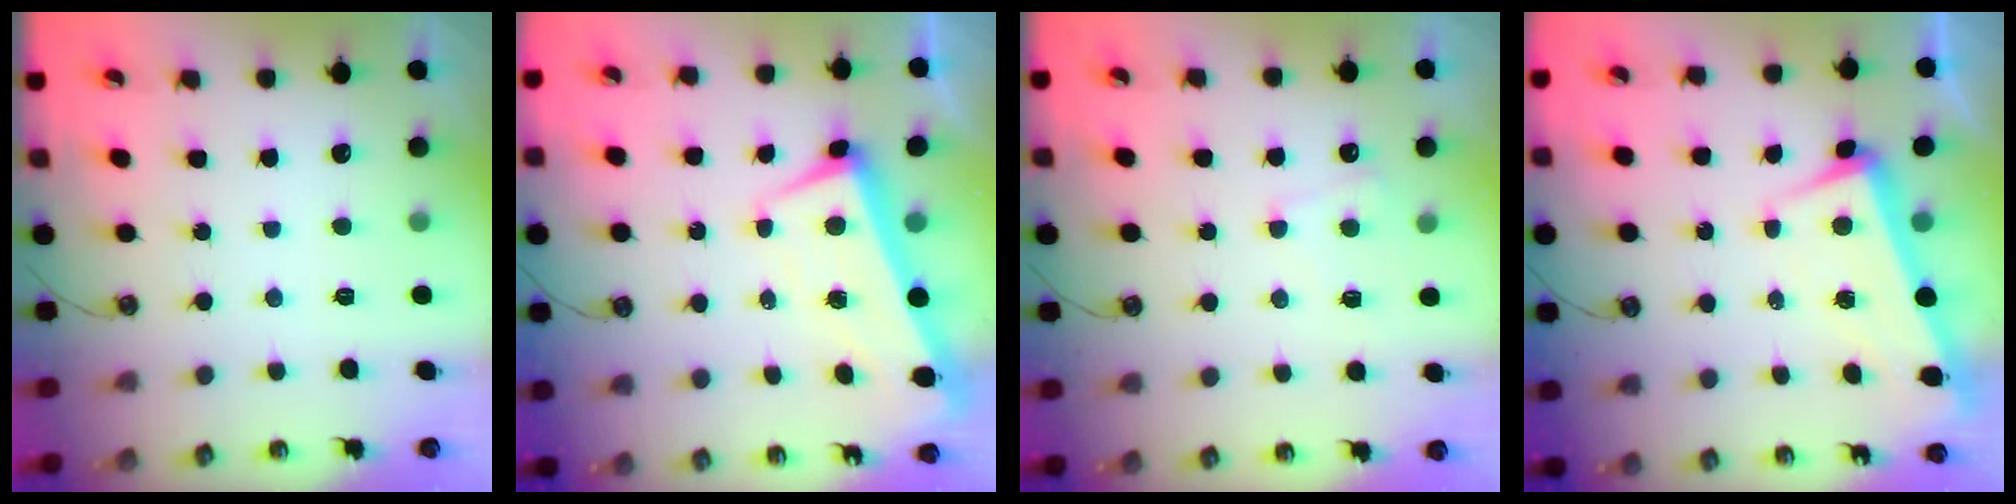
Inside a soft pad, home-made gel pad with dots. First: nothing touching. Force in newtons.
{"total": 3.0, "press": 2.4, "slide": 1.8}
{"total": 3.2, "press": 3.2, "slide": 0.7}
{"total": 2.8, "press": 2.3, "slide": 1.7}